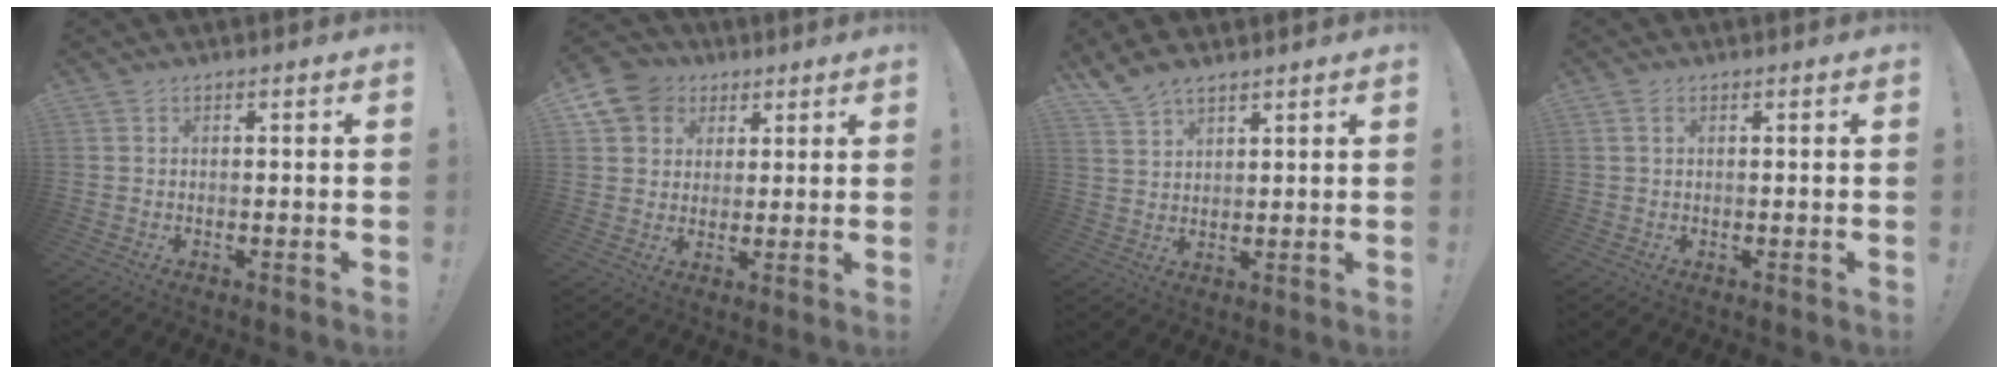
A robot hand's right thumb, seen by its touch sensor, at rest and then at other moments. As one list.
[{"total": 9.7, "force": [4.0, 8.4, 2.9], "torque": [-0.042, -0.018, 0.081]}, {"total": 5.5, "force": [4.7, 2.0, 2.0], "torque": [-0.050, -0.022, 0.093]}, {"total": 1.3, "force": [0.5, 0.8, 1.0], "torque": [-0.015, 0.002, 0.007]}]